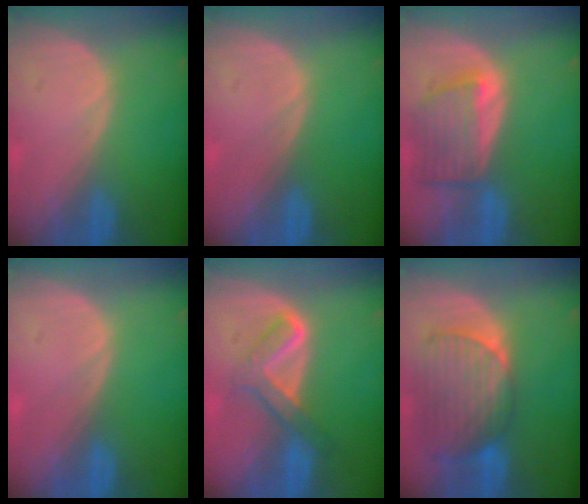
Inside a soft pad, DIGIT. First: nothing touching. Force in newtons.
{"total": 0.0}
{"total": 7.0, "press": 6.6, "slide": 2.4}
{"total": 0.0}
{"total": 5.1, "press": 5.0, "slide": 0.8}
{"total": 9.3, "press": 8.3, "slide": 4.2}